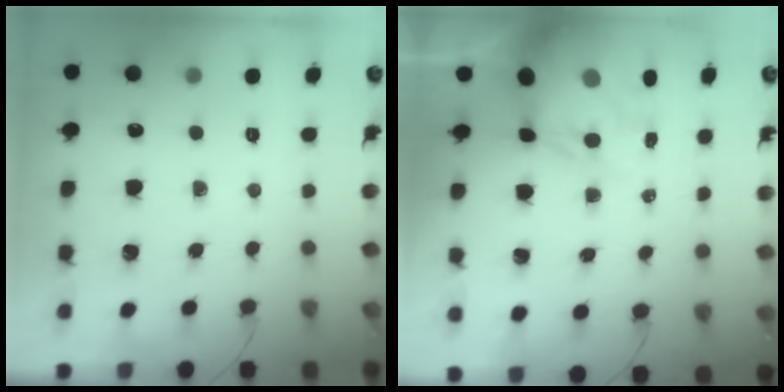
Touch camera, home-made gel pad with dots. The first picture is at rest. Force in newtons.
{"total": 13.0, "press": 12.6, "slide": 3.4}